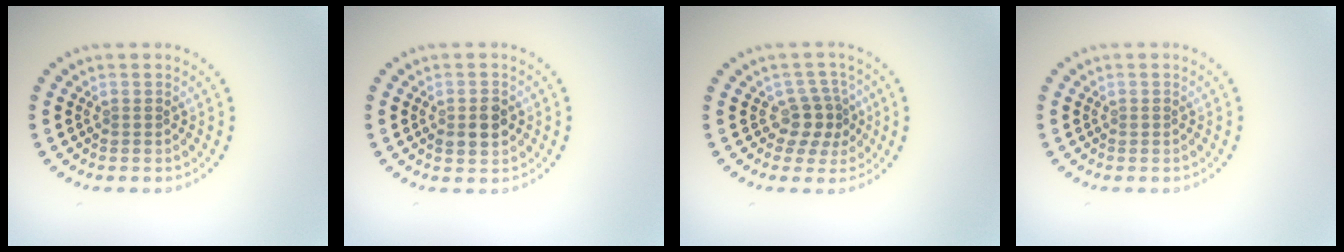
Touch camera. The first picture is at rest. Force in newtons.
{"total": 2.7, "press": 2.7, "slide": 0.2}
{"total": 2.8, "press": 2.2, "slide": 1.7}
{"total": 0.0}